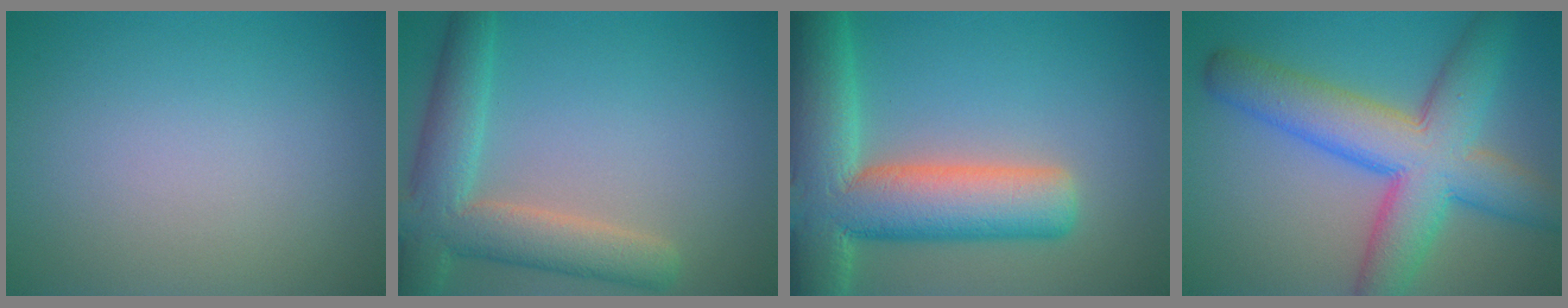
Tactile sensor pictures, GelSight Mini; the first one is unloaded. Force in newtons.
{"total": 6.5, "press": 6.4, "slide": 0.8}
{"total": 12.4, "press": 12.4, "slide": 1.0}
{"total": 9.6, "press": 9.5, "slide": 0.3}